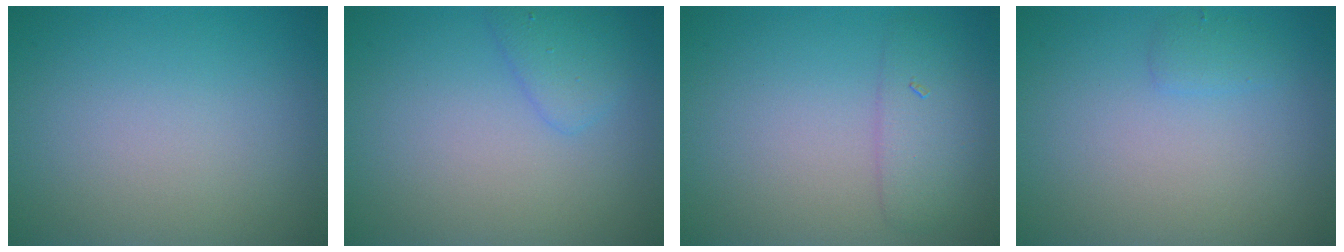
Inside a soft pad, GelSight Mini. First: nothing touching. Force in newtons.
{"total": 1.9, "press": 1.9, "slide": 0.1}
{"total": 2.7, "press": 2.7, "slide": 0.1}
{"total": 1.0, "press": 0.9, "slide": 0.1}